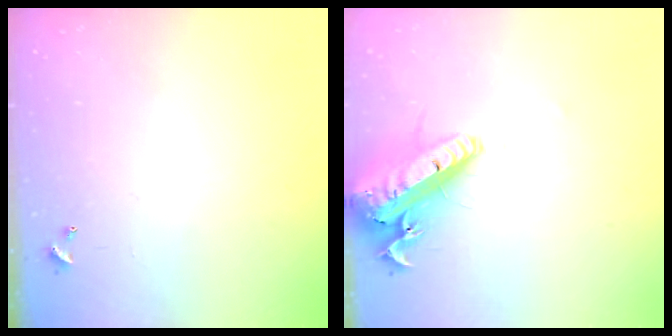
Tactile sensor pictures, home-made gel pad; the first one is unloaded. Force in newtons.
{"total": 23.1, "press": 22.6, "slide": 5.0}